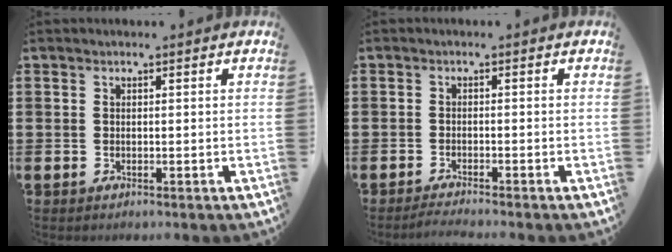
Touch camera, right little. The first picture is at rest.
{"total": 1.1, "force": [-1.0, -0.1, 0.5], "torque": [-0.009, -0.001, -0.019]}